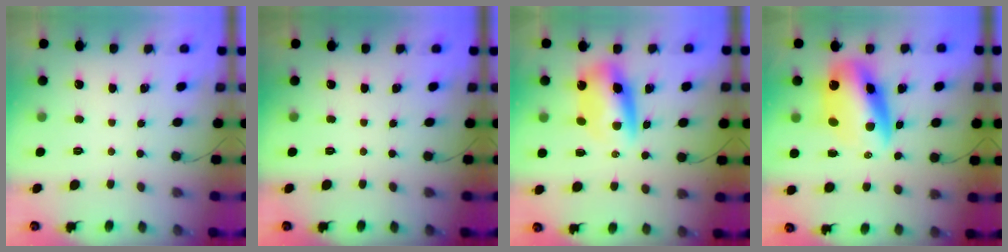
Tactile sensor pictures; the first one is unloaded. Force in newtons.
{"total": 0.0}
{"total": 9.5, "press": 9.1, "slide": 2.5}
{"total": 15.3, "press": 14.8, "slide": 3.7}